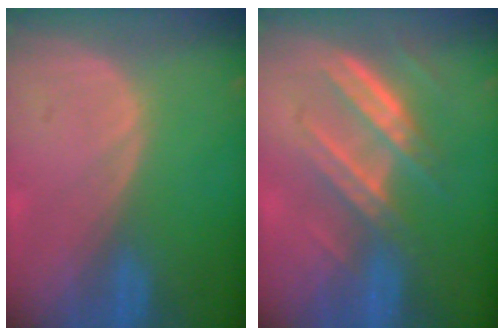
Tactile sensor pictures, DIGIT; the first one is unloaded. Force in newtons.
{"total": 7.7, "press": 6.9, "slide": 3.5}